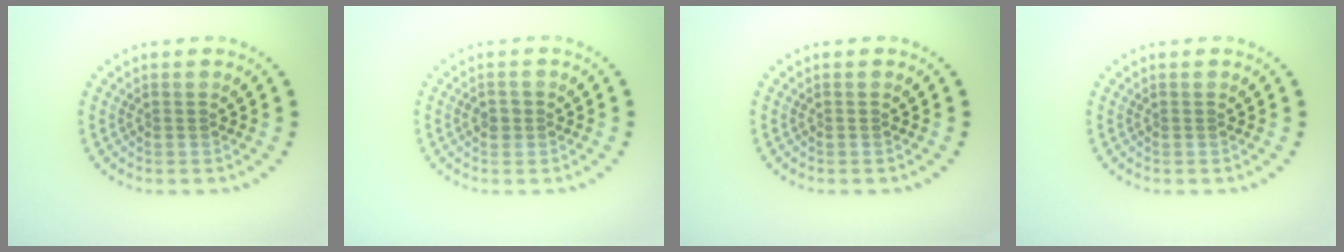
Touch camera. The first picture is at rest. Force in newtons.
{"total": 1.2, "press": 1.2, "slide": 0.4}
{"total": 0.0}
{"total": 0.0}